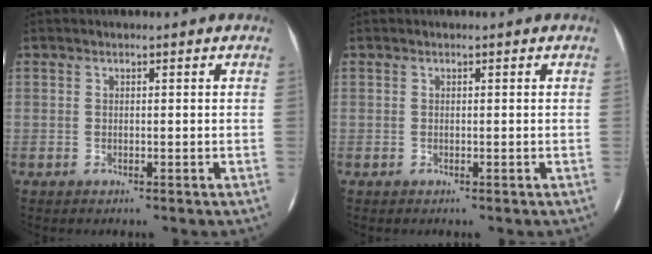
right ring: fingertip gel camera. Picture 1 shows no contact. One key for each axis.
{"total": 0.0}